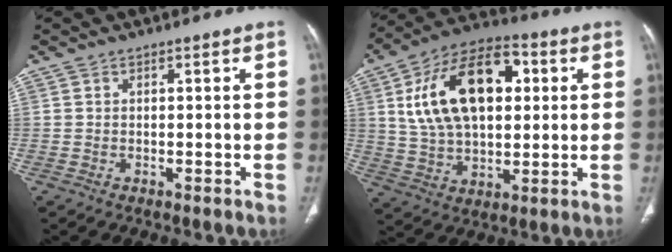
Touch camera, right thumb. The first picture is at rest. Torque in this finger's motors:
{"motor_torque": [-0.48, 1.54, 1.85, 0.55, 0.27]}